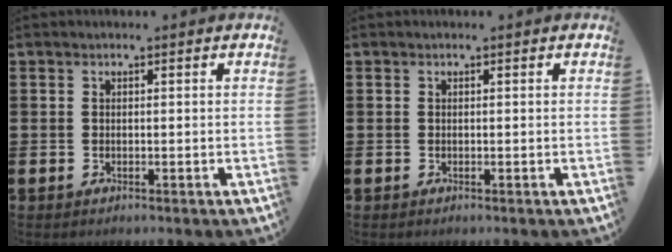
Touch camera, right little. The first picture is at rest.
{"total": 0.0}